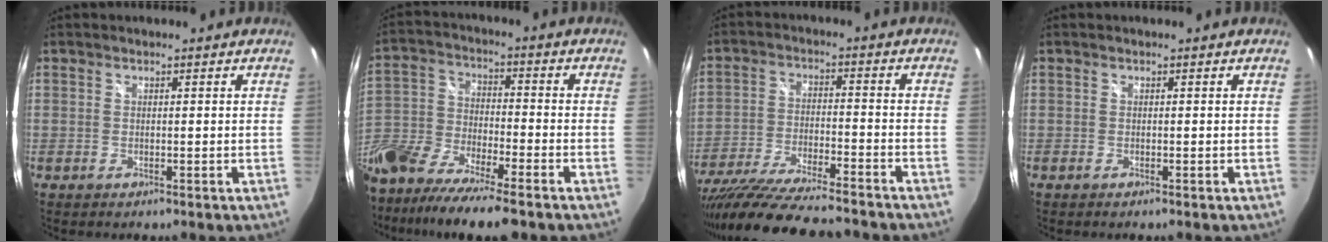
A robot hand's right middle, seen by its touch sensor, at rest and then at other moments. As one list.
[{"total": 18.8, "force": [-13.4, 5.9, 11.7], "torque": [-0.258, -0.040, -0.251]}, {"total": 20.1, "force": [-17.3, 2.2, 10.0], "torque": [-0.194, -0.049, -0.282]}, {"total": 0.0}]